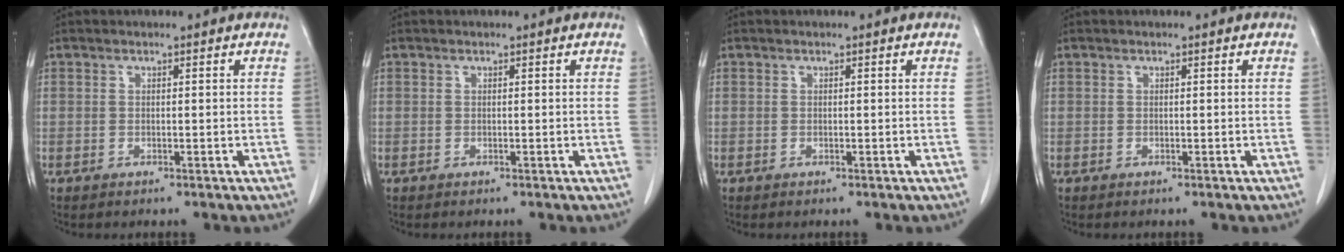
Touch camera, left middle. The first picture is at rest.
{"total": 0.0}
{"total": 0.0}
{"total": 0.0}